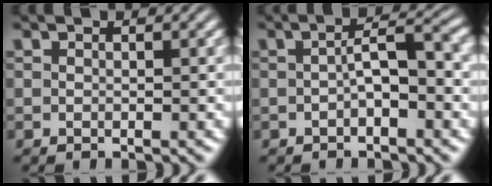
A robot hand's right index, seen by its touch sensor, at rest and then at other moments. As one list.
[{"total": 2.5, "force": [-0.5, -0.3, 2.4], "torque": [-0.028, 0.006, -0.008]}]